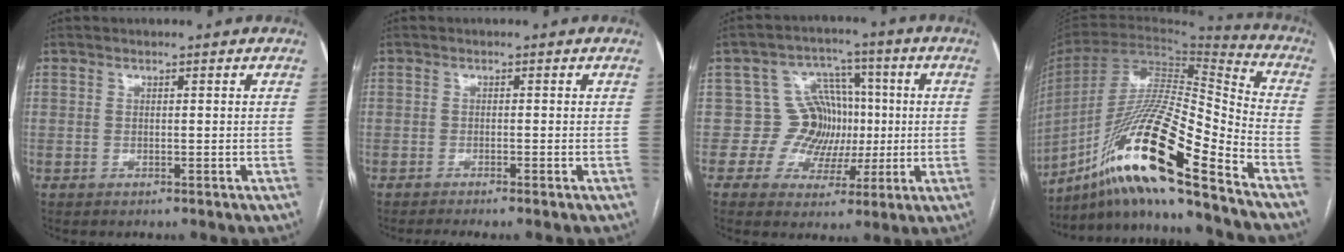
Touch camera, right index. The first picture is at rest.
{"total": 2.7, "force": [-2.1, -0.4, 1.6], "torque": [-0.022, -0.002, -0.035]}
{"total": 8.4, "force": [0.0, 7.9, 2.8], "torque": [-0.031, 0.036, 0.007]}
{"total": 22.6, "force": [-14.8, 0.8, 17.0], "torque": [-0.331, -0.020, -0.274]}